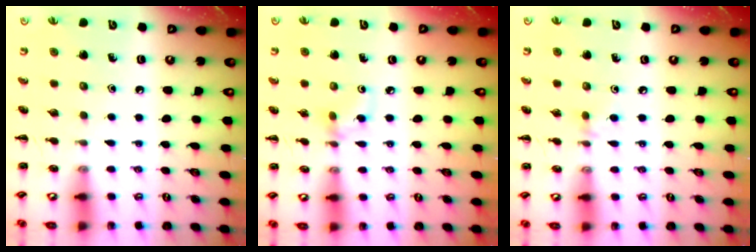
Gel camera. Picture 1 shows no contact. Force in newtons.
{"total": 3.3, "press": 3.2, "slide": 0.7}
{"total": 3.7, "press": 3.4, "slide": 1.4}